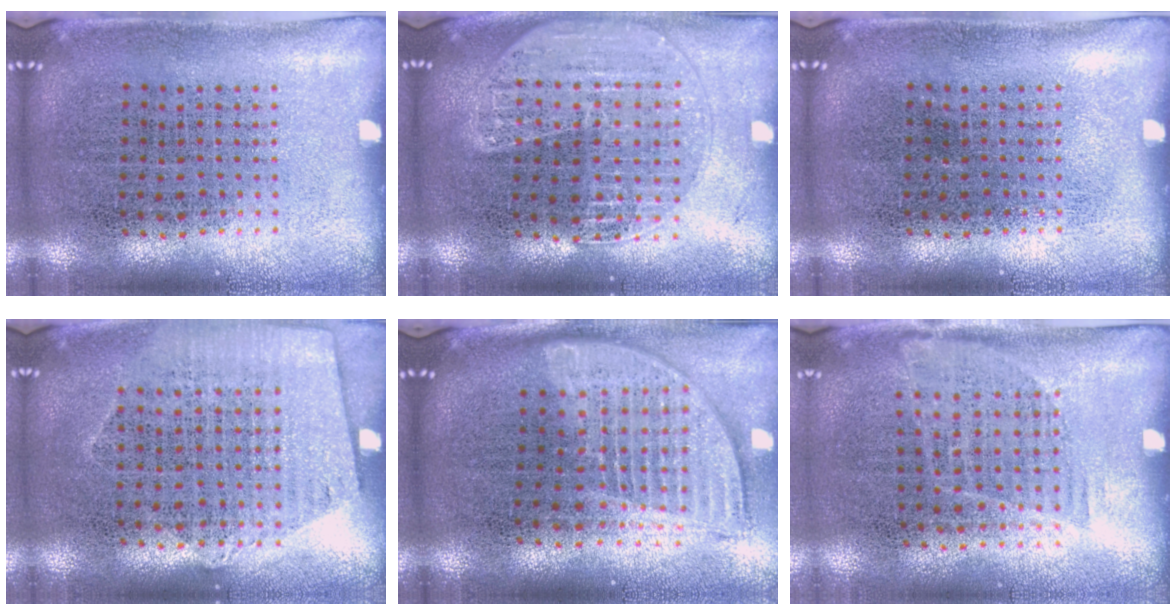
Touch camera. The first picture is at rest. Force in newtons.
{"total": 1.7, "press": 1.6, "slide": 0.6}
{"total": 0.0}
{"total": 0.9, "press": 0.7, "slide": 0.7}
{"total": 1.8, "press": 1.5, "slide": 1.0}
{"total": 1.1, "press": 0.8, "slide": 0.6}